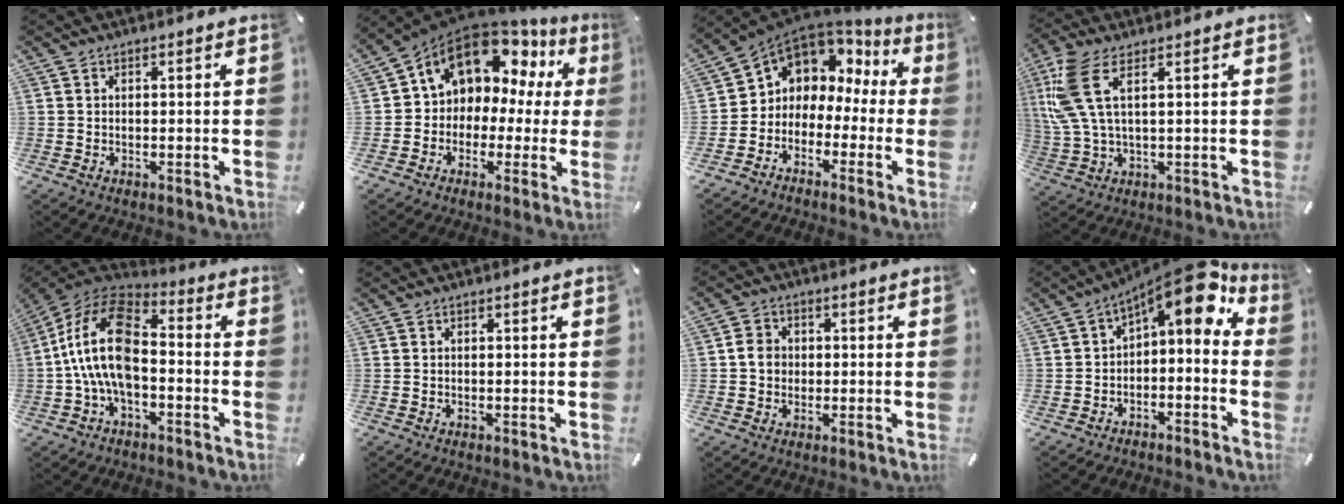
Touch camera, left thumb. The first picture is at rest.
{"total": 12.4, "force": [7.4, 8.6, 4.9], "torque": [-0.084, -0.062, 0.133]}
{"total": 5.2, "force": [1.7, 4.9, 0.2], "torque": [-0.029, -0.028, 0.034]}
{"total": 9.5, "force": [3.7, 3.3, 8.1], "torque": [-0.193, -0.012, 0.068]}
{"total": 17.5, "force": [-2.3, 10.3, 14.0], "torque": [-0.294, 0.021, -0.042]}
{"total": 0.0}
{"total": 4.4, "force": [-0.1, 4.1, 1.7], "torque": [-0.026, 0.010, -0.002]}
{"total": 9.8, "force": [5.3, 4.1, 7.2], "torque": [-0.094, -0.052, 0.086]}